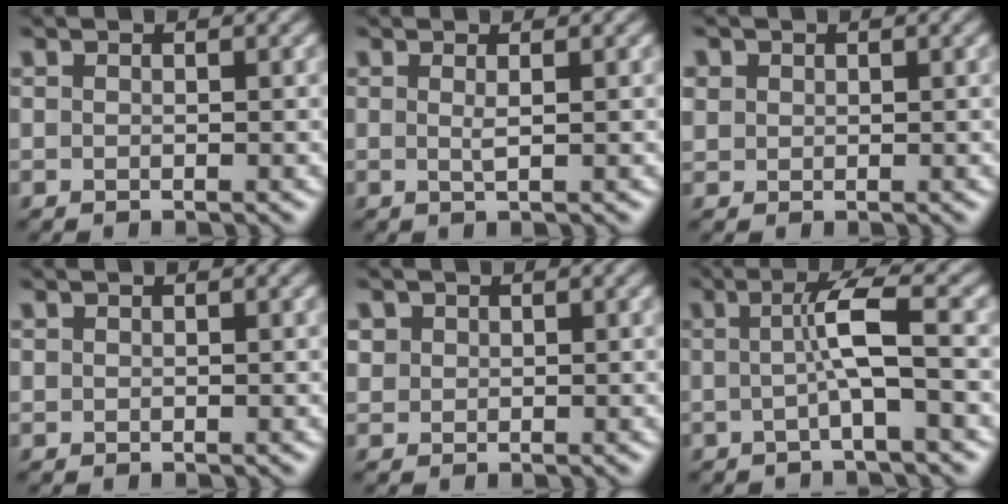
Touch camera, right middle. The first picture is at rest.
{"total": 0.9, "force": [0.3, 0.2, 0.8], "torque": [-0.014, 0.000, 0.003]}
{"total": 1.3, "force": [0.5, 1.1, 0.3], "torque": [-0.006, -0.002, 0.011]}
{"total": 0.0}
{"total": 1.1, "force": [0.4, 1.0, 0.1], "torque": [-0.001, -0.002, 0.011]}
{"total": 3.9, "force": [-0.1, 0.5, 3.8], "torque": [-0.070, 0.006, -0.006]}